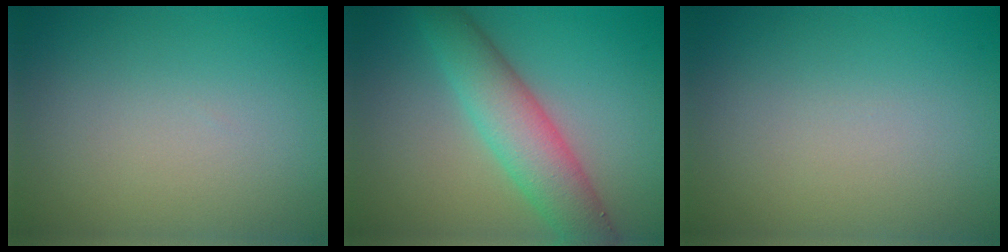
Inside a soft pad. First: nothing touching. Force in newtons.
{"total": 5.9, "press": 5.9, "slide": 0.0}
{"total": 0.0}